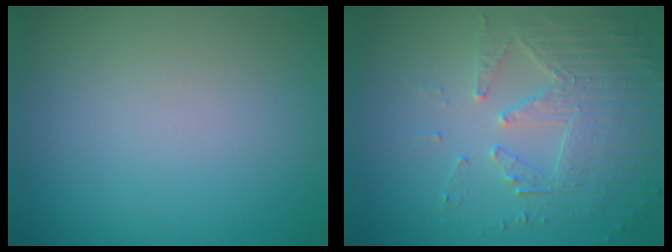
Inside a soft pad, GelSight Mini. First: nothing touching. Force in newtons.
{"total": 4.1, "press": 3.6, "slide": 2.1}